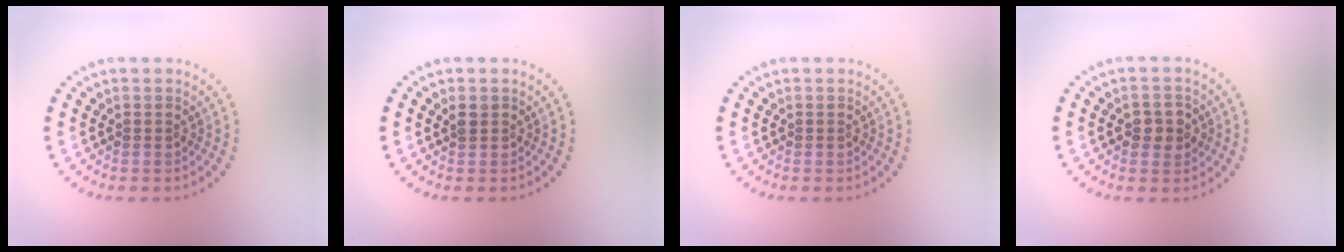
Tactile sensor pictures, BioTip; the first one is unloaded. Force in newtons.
{"total": 1.3, "press": 1.2, "slide": 0.4}
{"total": 0.0}
{"total": 2.1, "press": 2.1, "slide": 0.2}